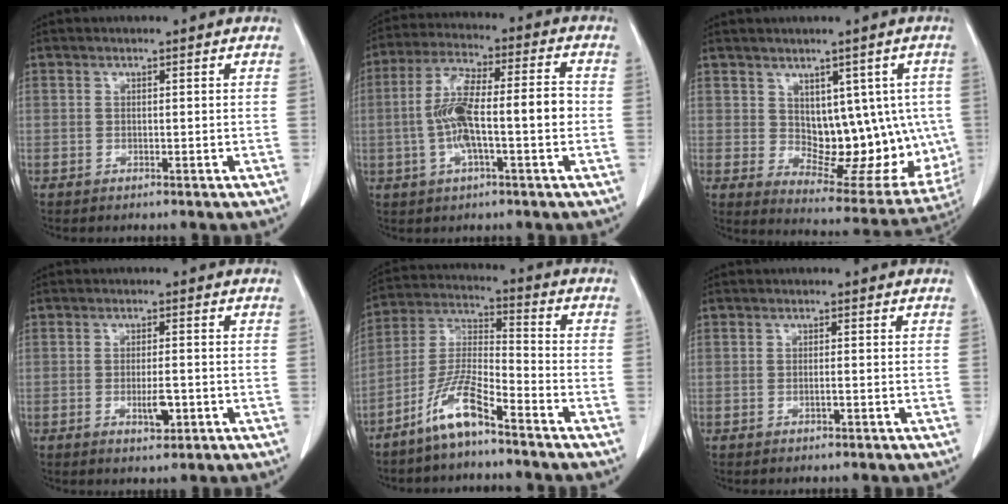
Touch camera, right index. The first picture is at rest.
{"total": 12.2, "force": [-1.5, 2.4, 11.8], "torque": [-0.221, 0.025, -0.028]}
{"total": 13.9, "force": [1.0, 7.4, 11.7], "torque": [-0.127, 0.007, 0.039]}
{"total": 3.6, "force": [-1.2, 1.0, 3.2], "torque": [-0.057, -0.002, -0.014]}
{"total": 9.6, "force": [-6.8, 1.2, 6.8], "torque": [-0.150, -0.008, -0.139]}
{"total": 1.0, "force": [-0.4, 0.1, 0.9], "torque": [-0.020, -0.001, -0.006]}